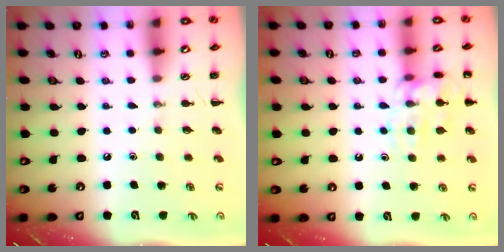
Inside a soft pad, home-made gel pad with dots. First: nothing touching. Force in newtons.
{"total": 13.5, "press": 13.5, "slide": 0.9}